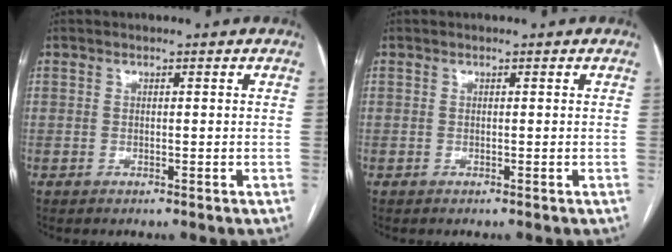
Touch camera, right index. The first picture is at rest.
{"total": 0.0}